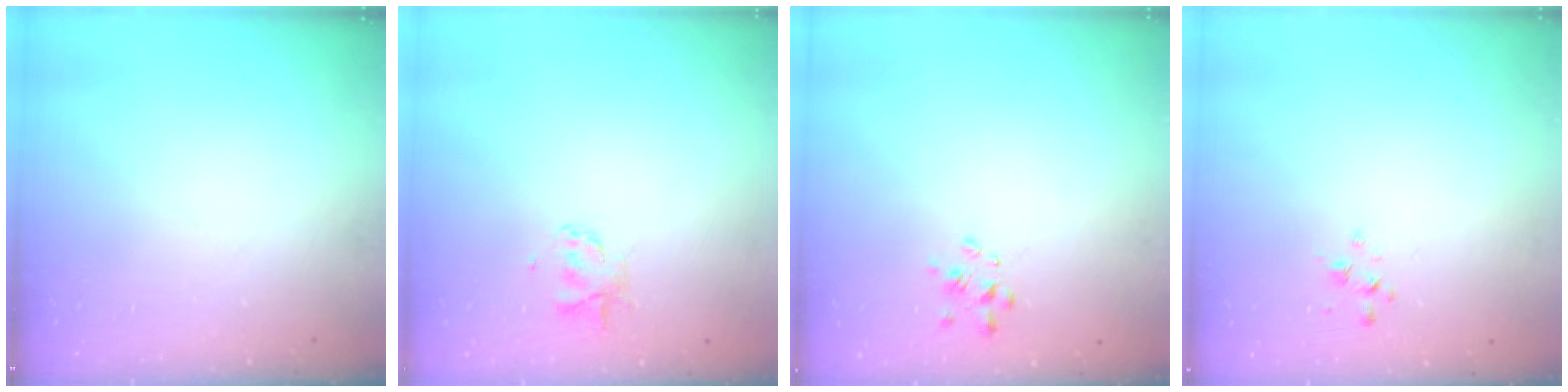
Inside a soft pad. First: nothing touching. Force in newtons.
{"total": 2.5, "press": 2.5, "slide": 0.4}
{"total": 2.7, "press": 2.4, "slide": 1.2}
{"total": 2.7, "press": 2.5, "slide": 0.9}